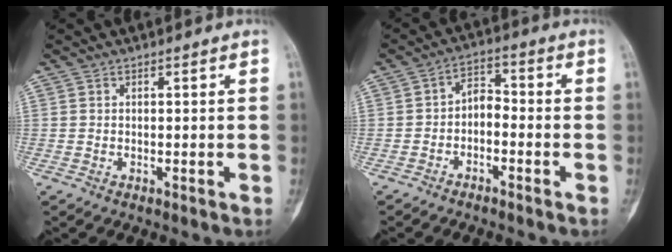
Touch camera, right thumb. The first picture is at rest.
{"total": 4.6, "force": [-1.9, 2.9, 3.1], "torque": [-0.040, 0.035, -0.043]}